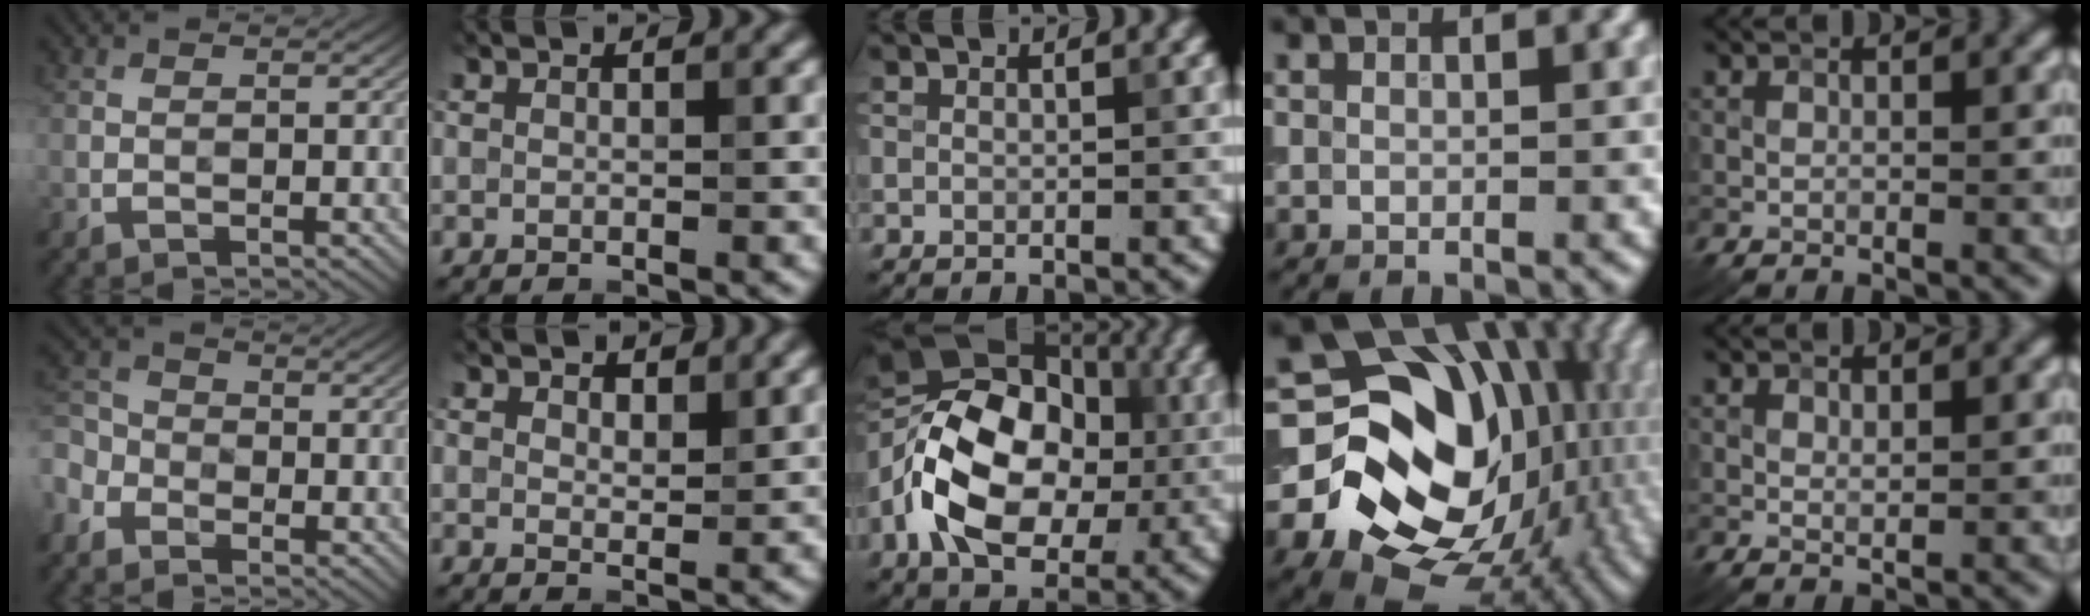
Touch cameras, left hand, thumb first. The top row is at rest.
{"thumb": {"total": 5.0, "force": [-2.1, 3.9, 2.3], "torque": [-0.071, -0.007, -0.053]}, "index": {"total": 1.5, "force": [1.3, 0.8, 0.4], "torque": [-0.009, -0.002, 0.022]}, "middle": {"total": 12.9, "force": [-2.4, 8.9, 9.1], "torque": [-0.168, 0.014, -0.062]}, "ring": {"total": 18.1, "force": [-2.1, 14.5, 10.6], "torque": [-0.161, -0.032, -0.011]}, "little": {"total": 0.6, "force": [0.4, 0.3, 0.4], "torque": [-0.010, -0.003, 0.008]}}